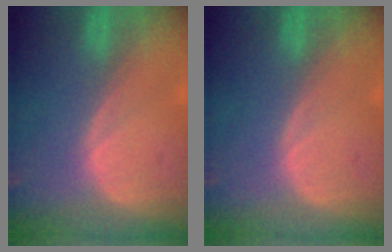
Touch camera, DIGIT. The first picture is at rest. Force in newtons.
{"total": 0.0}